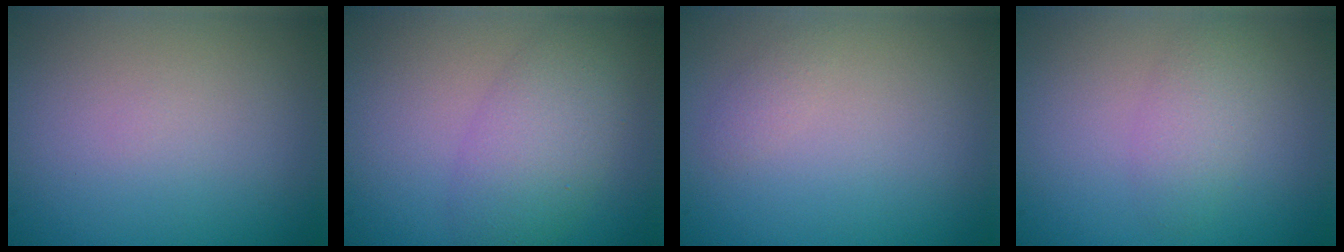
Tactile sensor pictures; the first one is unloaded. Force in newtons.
{"total": 4.5, "press": 4.5, "slide": 0.1}
{"total": 0.7, "press": 0.7, "slide": 0.0}
{"total": 2.2, "press": 2.2, "slide": 0.1}